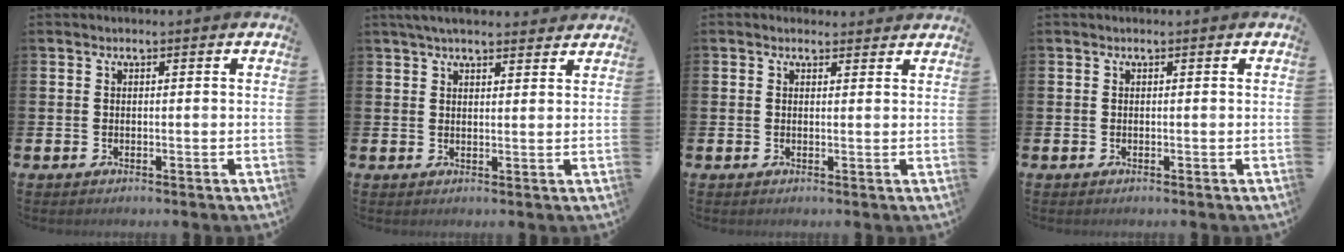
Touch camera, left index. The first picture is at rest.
{"total": 3.6, "force": [3.3, 0.7, 1.2], "torque": [-0.030, -0.007, 0.061]}
{"total": 1.2, "force": [1.1, 0.5, 0.0], "torque": [0.006, 0.000, 0.018]}
{"total": 0.0}